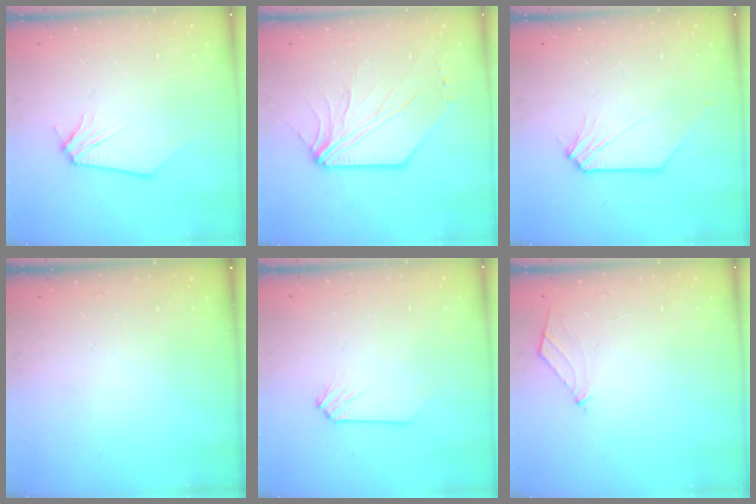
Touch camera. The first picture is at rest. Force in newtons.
{"total": 6.4, "press": 6.3, "slide": 0.9}
{"total": 1.8, "press": 1.8, "slide": 0.2}
{"total": 0.0}
{"total": 0.0}
{"total": 4.3, "press": 4.2, "slide": 1.0}